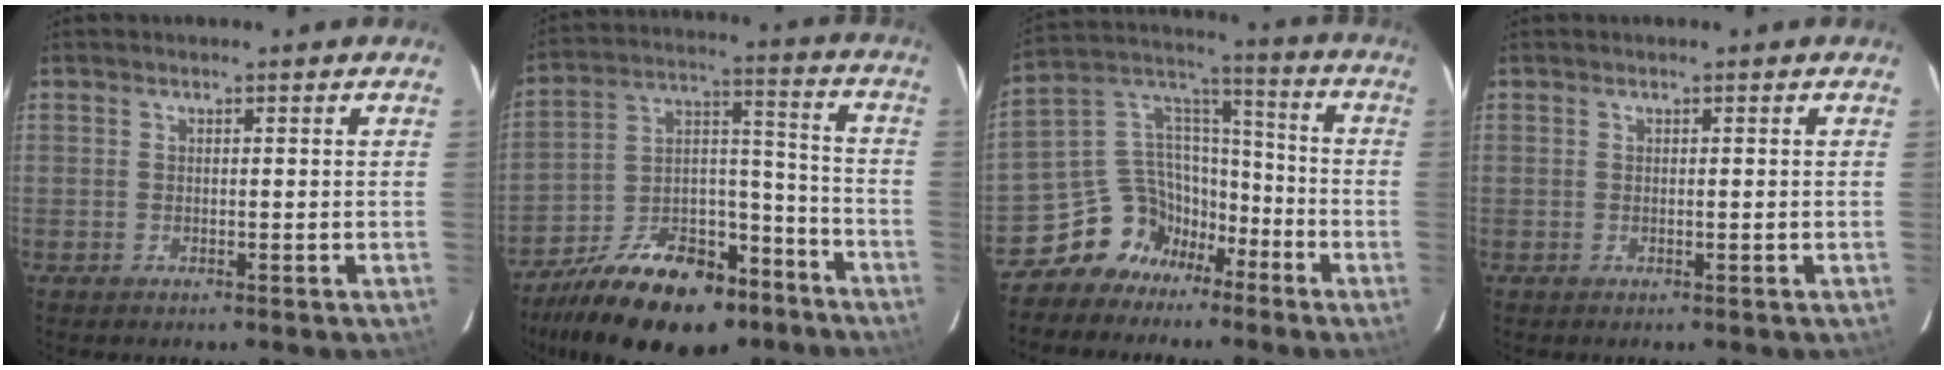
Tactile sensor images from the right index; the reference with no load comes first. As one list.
[{"total": 21.8, "force": [-15.9, 8.3, 12.4], "torque": [-0.207, 0.018, -0.267]}, {"total": 12.1, "force": [-8.3, 8.5, 2.3], "torque": [-0.054, 0.079, -0.151]}, {"total": 0.0}]